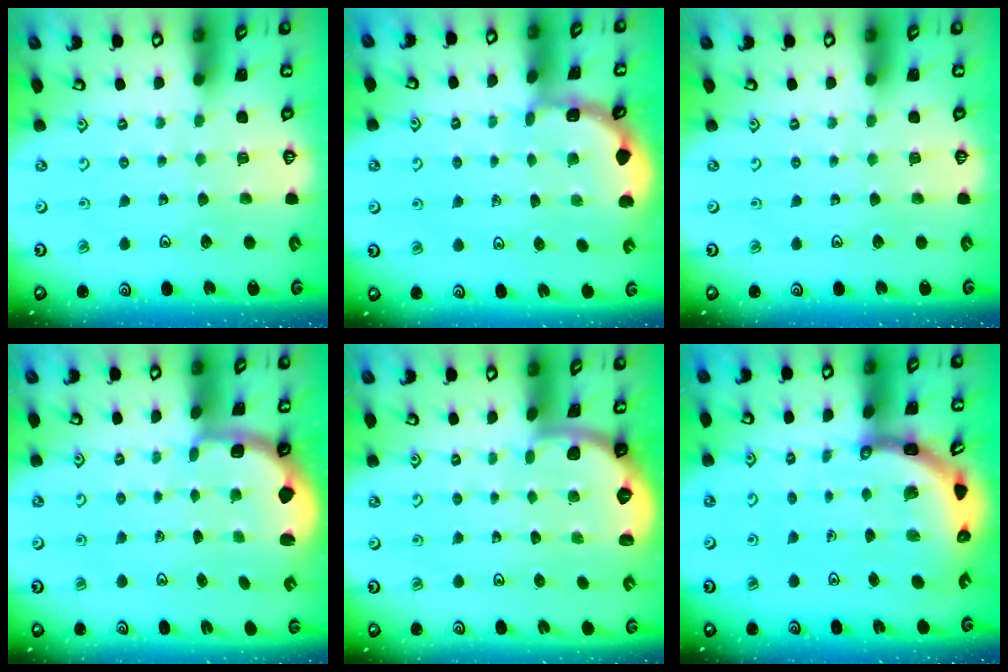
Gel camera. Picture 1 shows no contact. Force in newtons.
{"total": 2.1, "press": 2.1, "slide": 0.2}
{"total": 0.0}
{"total": 2.2, "press": 1.5, "slide": 1.6}
{"total": 1.6, "press": 1.6, "slide": 0.1}
{"total": 5.7, "press": 5.7, "slide": 0.7}